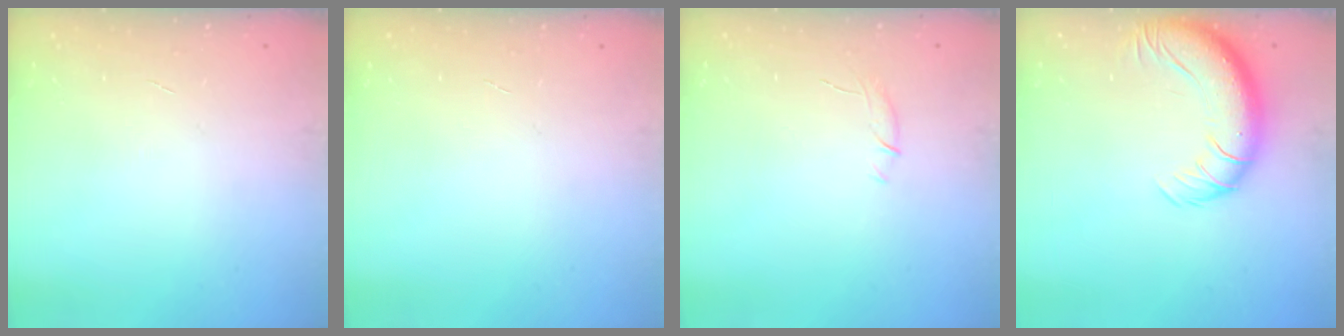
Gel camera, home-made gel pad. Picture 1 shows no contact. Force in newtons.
{"total": 0.0}
{"total": 5.3, "press": 5.2, "slide": 1.2}
{"total": 13.9, "press": 13.5, "slide": 3.2}